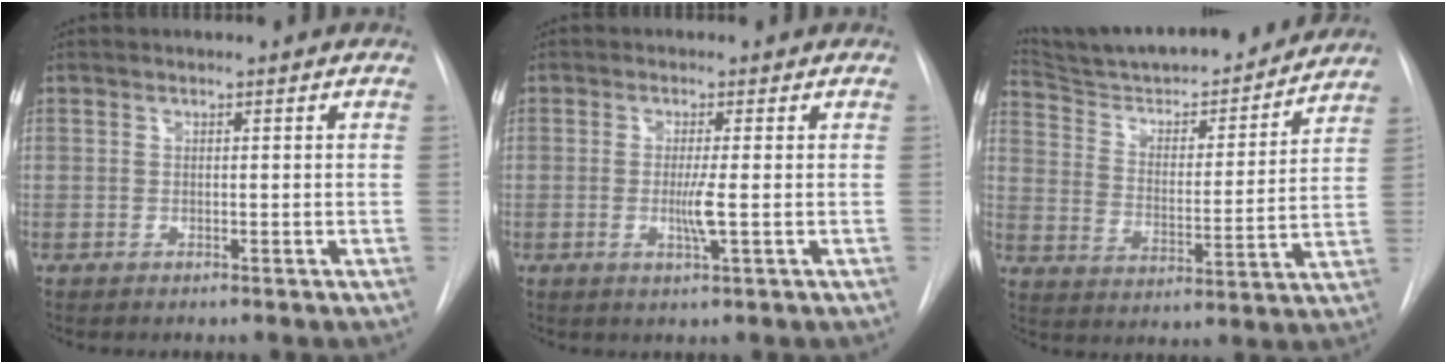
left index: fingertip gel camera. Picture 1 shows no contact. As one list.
[{"total": 3.1, "force": [-0.6, -0.2, 3.1], "torque": [-0.062, -0.009, -0.013]}, {"total": 21.0, "force": [19.5, 3.0, 7.1], "torque": [-0.106, -0.015, 0.287]}]